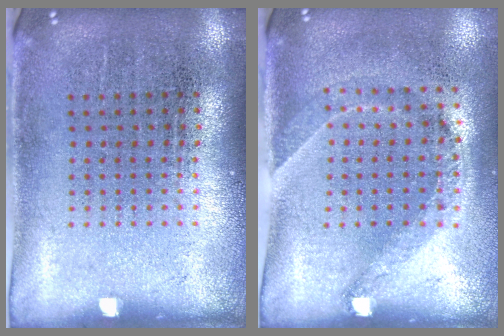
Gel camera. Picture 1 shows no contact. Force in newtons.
{"total": 1.4, "press": 1.1, "slide": 0.9}